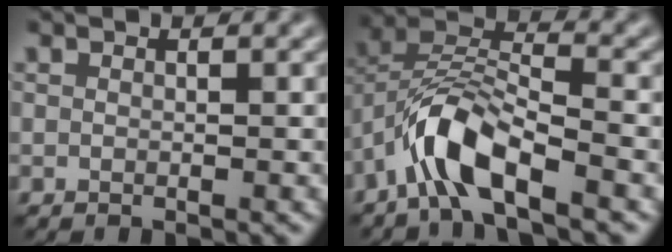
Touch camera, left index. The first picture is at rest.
{"total": 6.5, "force": [-4.0, 2.1, 4.6], "torque": [-0.091, 0.011, -0.079]}